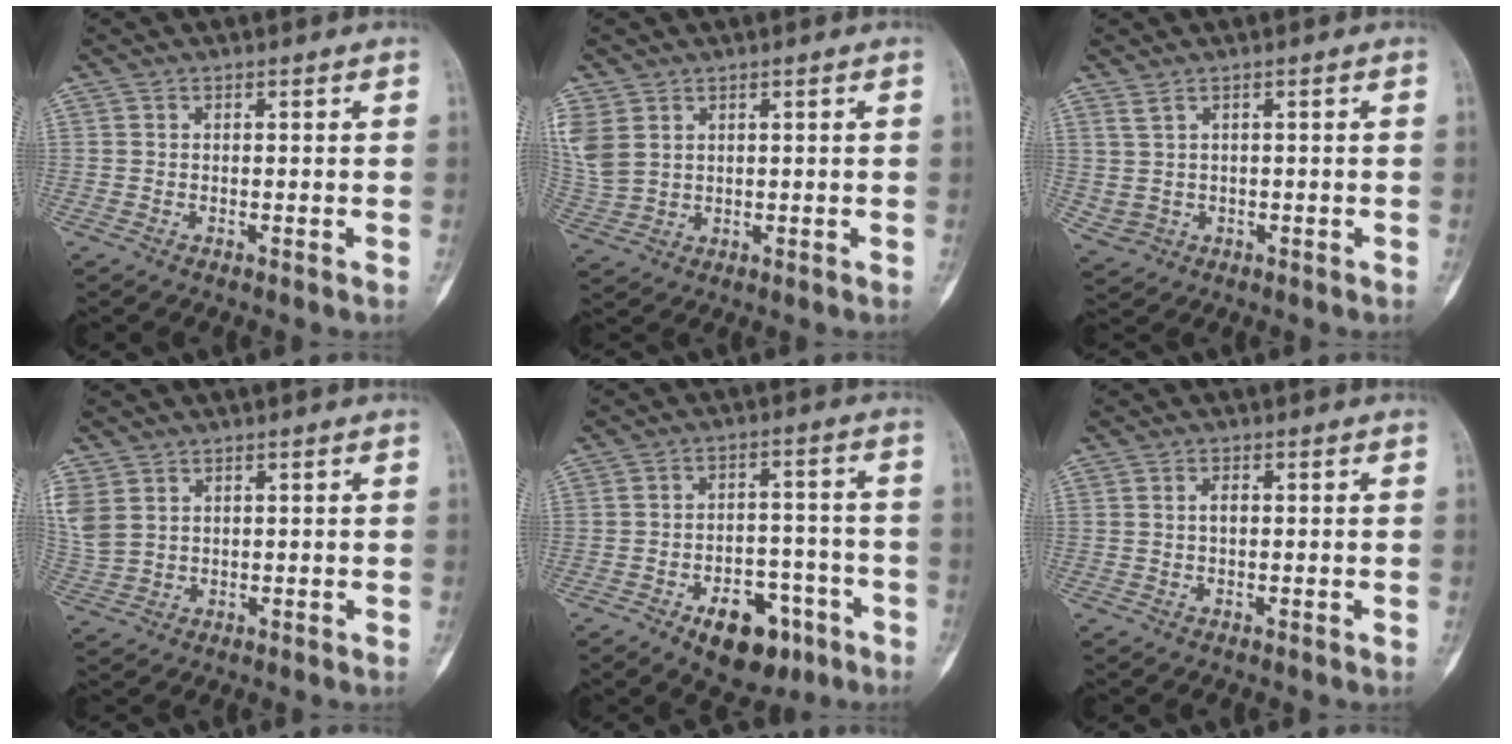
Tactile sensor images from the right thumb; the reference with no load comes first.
{"total": 8.0, "force": [3.0, 5.8, 4.6], "torque": [-0.121, -0.002, 0.077]}
{"total": 2.9, "force": [0.9, 2.2, 1.7], "torque": [-0.036, -0.002, 0.031]}
{"total": 7.1, "force": [2.6, 5.3, 3.9], "torque": [-0.103, 0.001, 0.068]}
{"total": 12.5, "force": [-6.6, 7.3, 7.7], "torque": [-0.076, 0.043, -0.088]}
{"total": 1.3, "force": [0.1, 0.7, 1.1], "torque": [-0.021, 0.003, 0.002]}